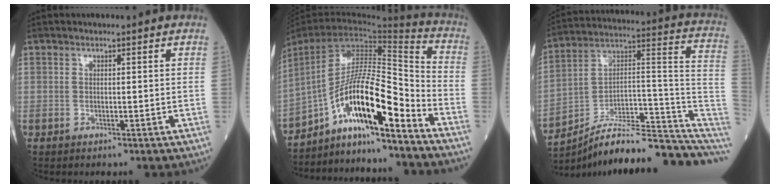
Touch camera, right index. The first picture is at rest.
{"total": 17.0, "force": [-11.5, 1.6, 12.4], "torque": [-0.229, 0.019, -0.203]}
{"total": 19.8, "force": [-17.3, 3.5, 9.1], "torque": [-0.086, 0.060, -0.262]}